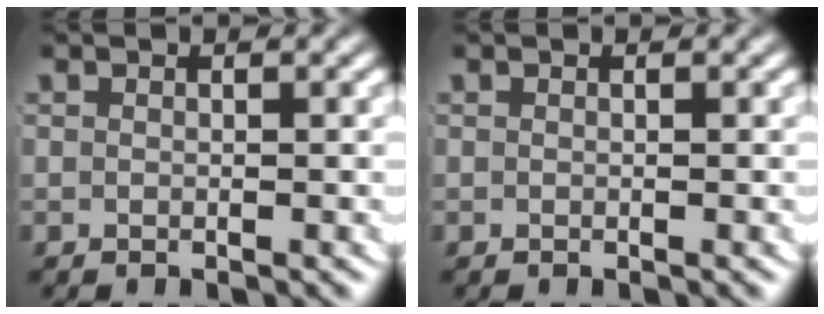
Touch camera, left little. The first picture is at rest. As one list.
[{"total": 0.0}]